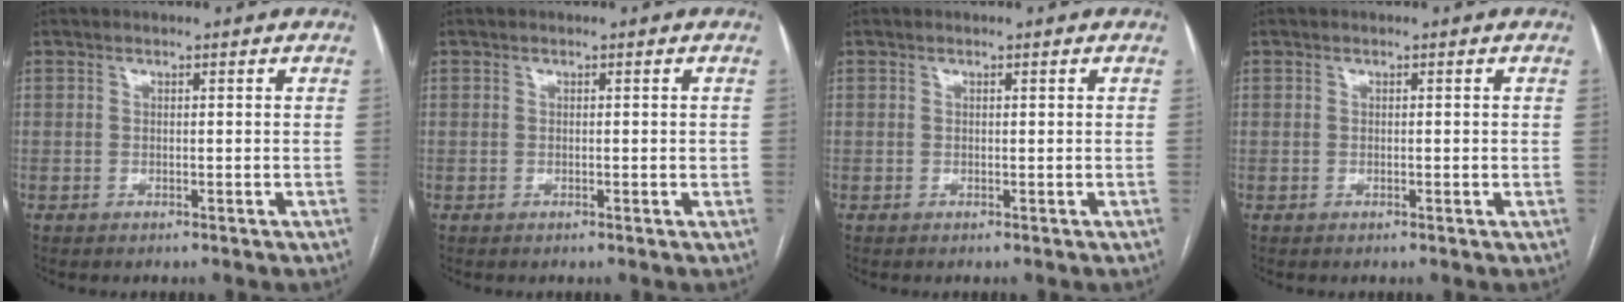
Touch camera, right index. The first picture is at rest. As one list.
[{"total": 1.0, "force": [0.0, 0.3, 0.9], "torque": [-0.016, -0.001, 0.002]}, {"total": 0.0}, {"total": 0.7, "force": [0.0, 0.2, 0.7], "torque": [-0.012, 0.001, 0.001]}]